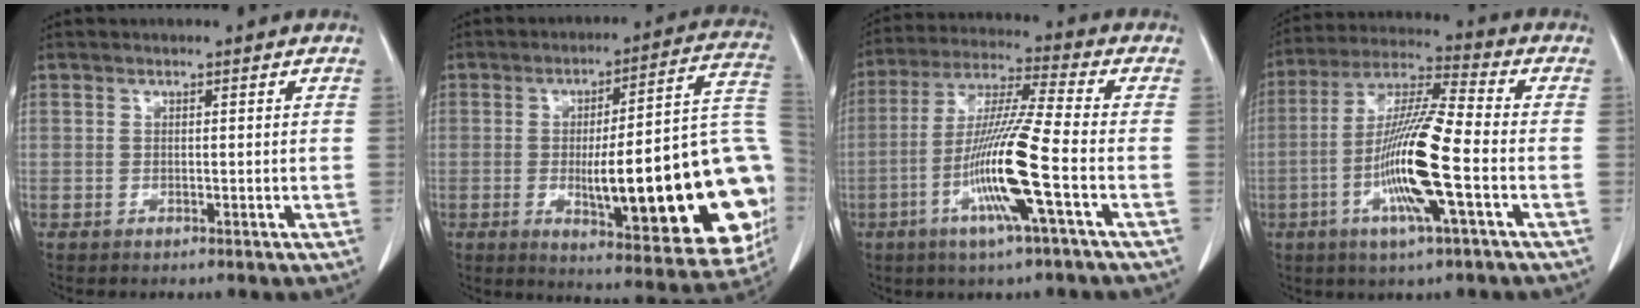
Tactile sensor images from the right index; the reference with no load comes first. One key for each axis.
{"total": 26.7, "fx": -4.8, "fy": 5.0, "fz": 25.8, "tx": -0.256, "ty": 0.017, "tz": -0.053}
{"total": 13.4, "fx": -4.3, "fy": -0.9, "fz": 12.6, "tx": -0.251, "ty": -0.011, "tz": -0.088}
{"total": 14.1, "fx": -3.8, "fy": 0.4, "fz": 13.6, "tx": -0.271, "ty": -0.007, "tz": -0.077}